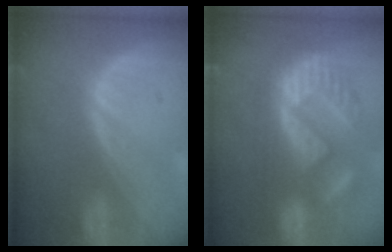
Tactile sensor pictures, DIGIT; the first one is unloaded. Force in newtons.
{"total": 10.3, "press": 10.2, "slide": 1.7}